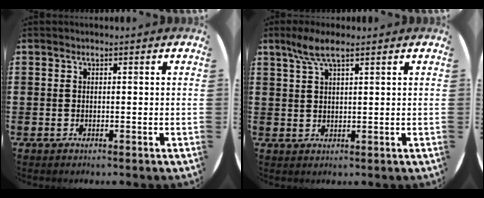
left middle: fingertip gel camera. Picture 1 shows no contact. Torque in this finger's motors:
{"motor_torque": [0.67, -0.58, 0.12, 0.06]}